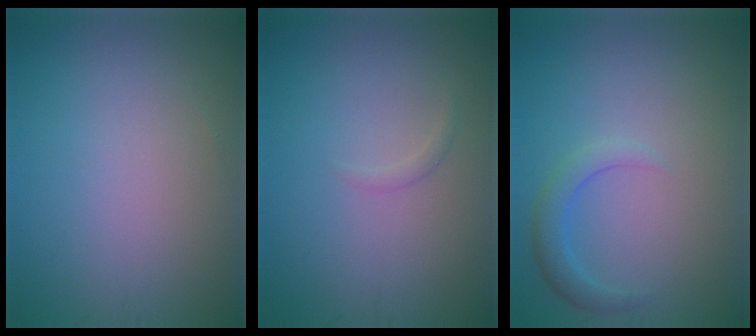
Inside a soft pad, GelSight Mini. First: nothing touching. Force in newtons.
{"total": 0.6, "press": 0.6, "slide": 0.1}
{"total": 2.1, "press": 2.1, "slide": 0.1}